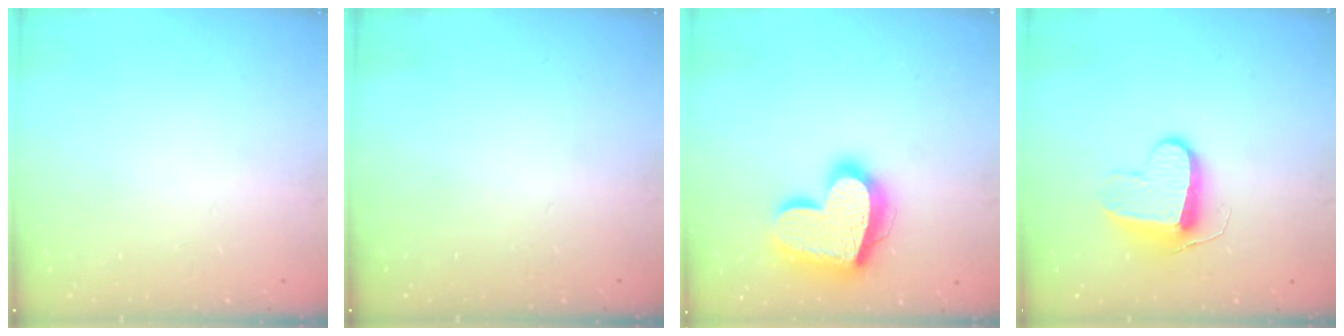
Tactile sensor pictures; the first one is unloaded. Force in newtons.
{"total": 0.0}
{"total": 20.5, "press": 20.4, "slide": 1.7}
{"total": 9.7, "press": 9.7, "slide": 0.4}